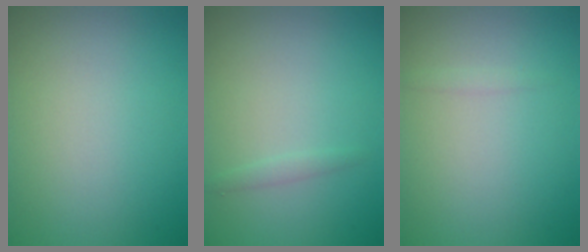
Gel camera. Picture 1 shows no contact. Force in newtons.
{"total": 0.8, "press": 0.8, "slide": 0.1}
{"total": 0.5, "press": 0.5, "slide": 0.0}